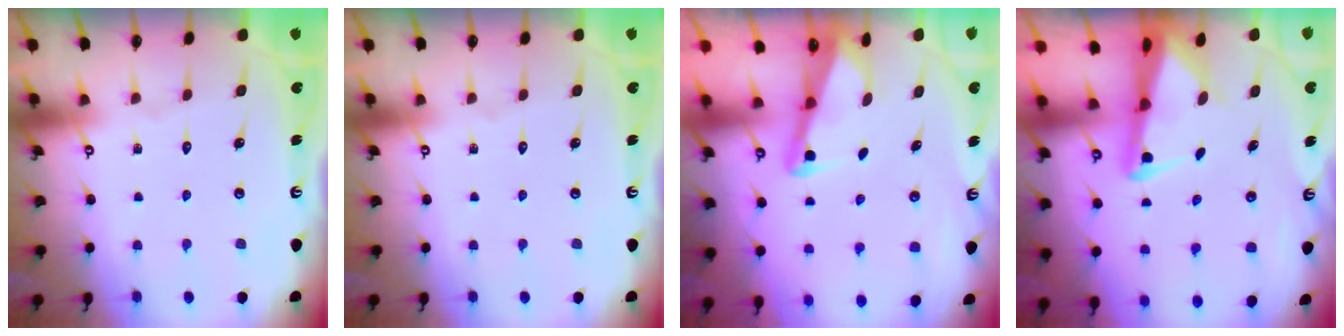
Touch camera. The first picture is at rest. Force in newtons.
{"total": 0.0}
{"total": 2.9, "press": 2.9, "slide": 0.4}
{"total": 3.7, "press": 3.6, "slide": 0.8}